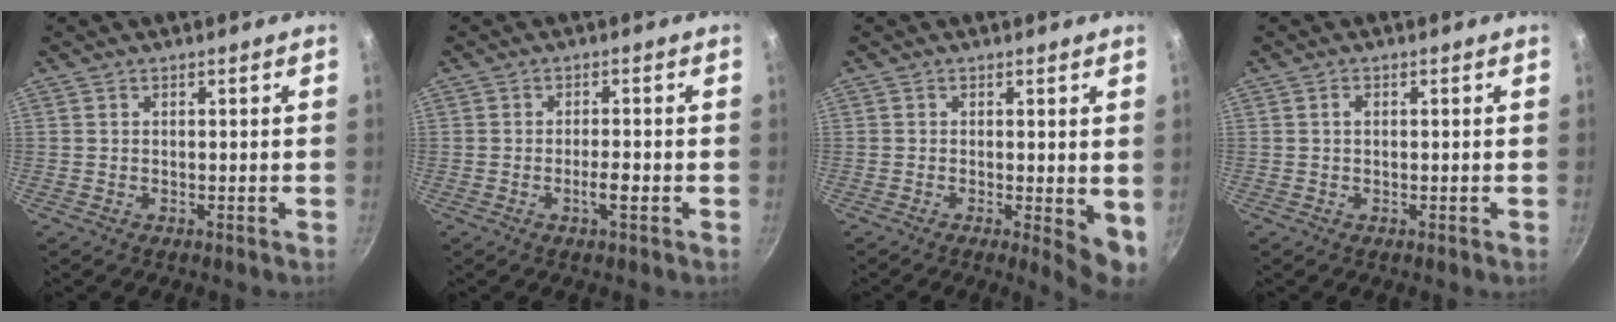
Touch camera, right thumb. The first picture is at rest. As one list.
[{"total": 2.9, "force": [-1.1, 0.6, 2.6], "torque": [-0.044, 0.009, -0.020]}, {"total": 5.9, "force": [-0.4, 1.8, 5.6], "torque": [-0.065, -0.010, -0.004]}, {"total": 1.1, "force": [0.2, 0.8, 0.8], "torque": [-0.014, 0.005, 0.003]}]